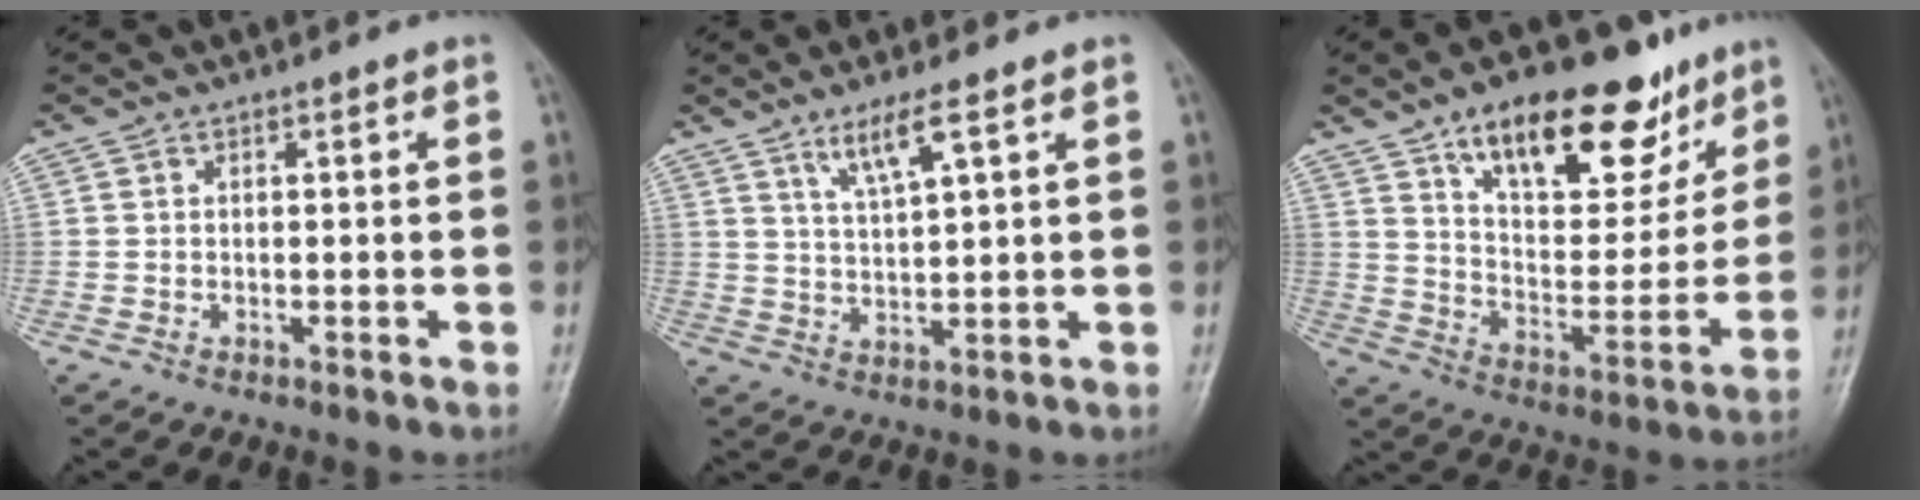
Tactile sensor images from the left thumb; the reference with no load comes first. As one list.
[{"total": 5.6, "force": [3.4, 0.5, 4.4], "torque": [-0.090, -0.023, 0.072]}, {"total": 21.9, "force": [13.7, 9.8, 14.0], "torque": [-0.159, -0.057, 0.223]}]